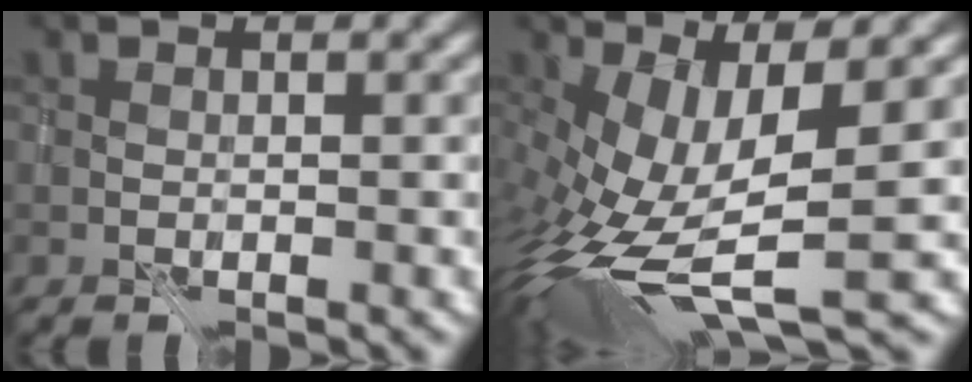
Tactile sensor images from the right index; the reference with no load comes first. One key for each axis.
{"total": 10.7, "fx": -1.3, "fy": 3.7, "fz": 9.9, "tx": -0.220, "ty": -0.017, "tz": -0.018}